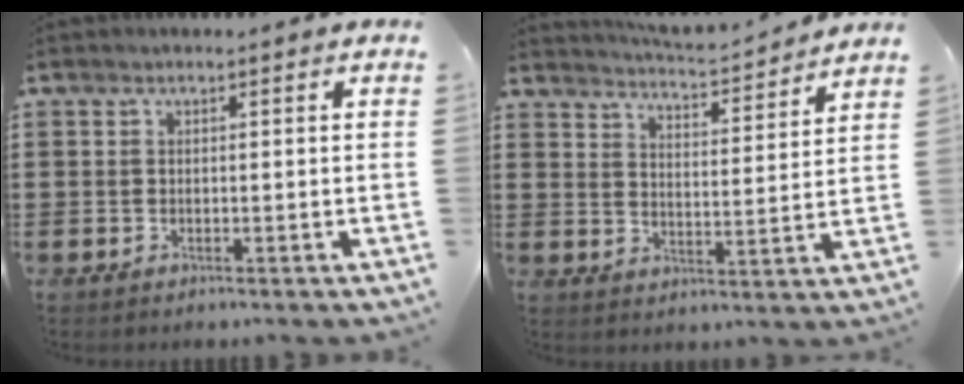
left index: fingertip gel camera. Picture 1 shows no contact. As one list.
[{"total": 4.0, "force": [4.0, -0.4, 0.4], "torque": [-0.029, -0.035, 0.064]}]